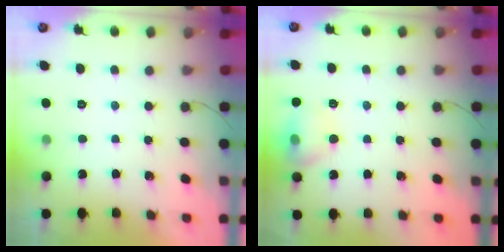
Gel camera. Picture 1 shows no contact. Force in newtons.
{"total": 10.9, "press": 10.8, "slide": 1.4}